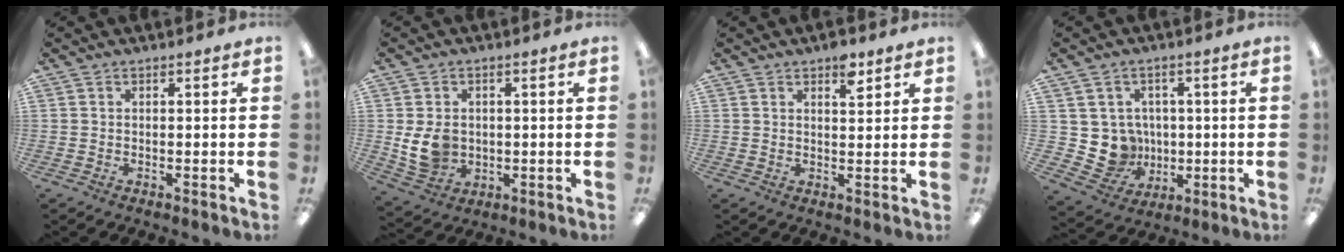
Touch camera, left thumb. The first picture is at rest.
{"total": 7.6, "force": [0.1, 6.3, 4.2], "torque": [-0.094, 0.002, 0.003]}
{"total": 5.0, "force": [3.3, 2.0, 3.2], "torque": [-0.031, -0.018, 0.050]}
{"total": 7.8, "force": [0.9, 7.7, 1.2], "torque": [-0.046, -0.006, 0.030]}